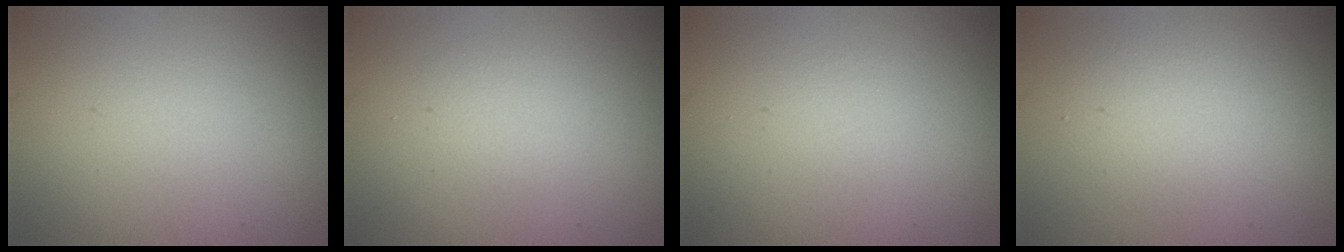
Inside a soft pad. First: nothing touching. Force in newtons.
{"total": 1.5, "press": 1.4, "slide": 0.1}
{"total": 0.0}
{"total": 3.2, "press": 3.2, "slide": 0.1}